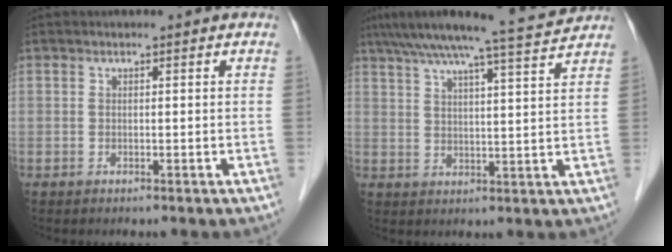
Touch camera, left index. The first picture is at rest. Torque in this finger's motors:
{"motor_torque": [1.03, -1.11, 0.40, 0.11]}